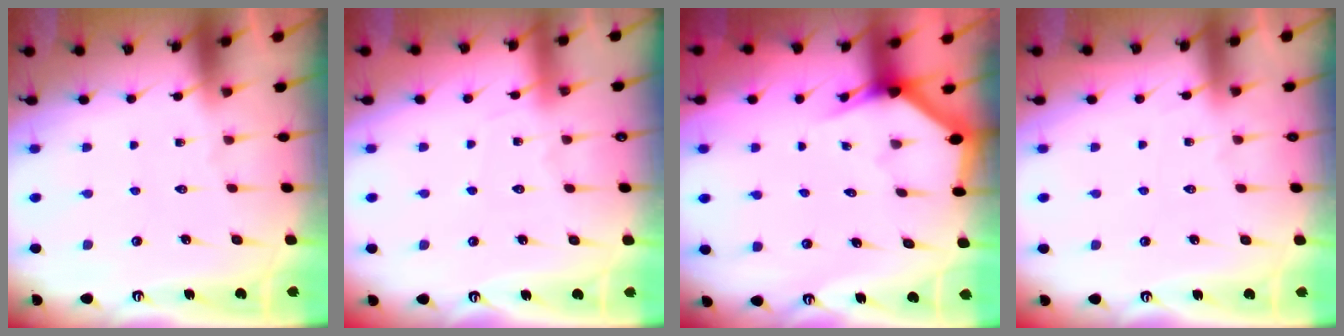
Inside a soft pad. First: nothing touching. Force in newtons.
{"total": 5.2, "press": 5.1, "slide": 0.7}
{"total": 2.9, "press": 2.9, "slide": 0.1}
{"total": 3.1, "press": 3.1, "slide": 0.4}